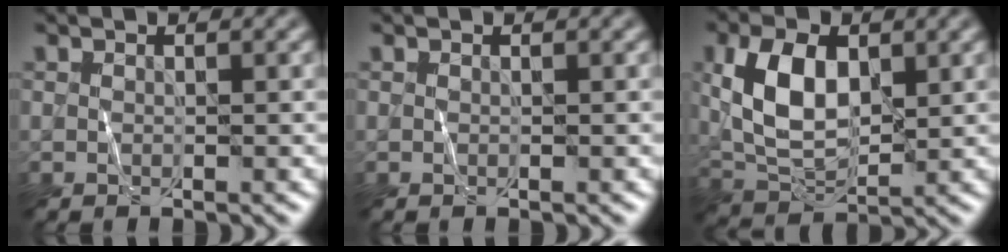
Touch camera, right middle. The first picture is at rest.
{"total": 0.0}
{"total": 7.4, "force": [1.5, 4.3, 5.9], "torque": [-0.123, 0.005, 0.028]}